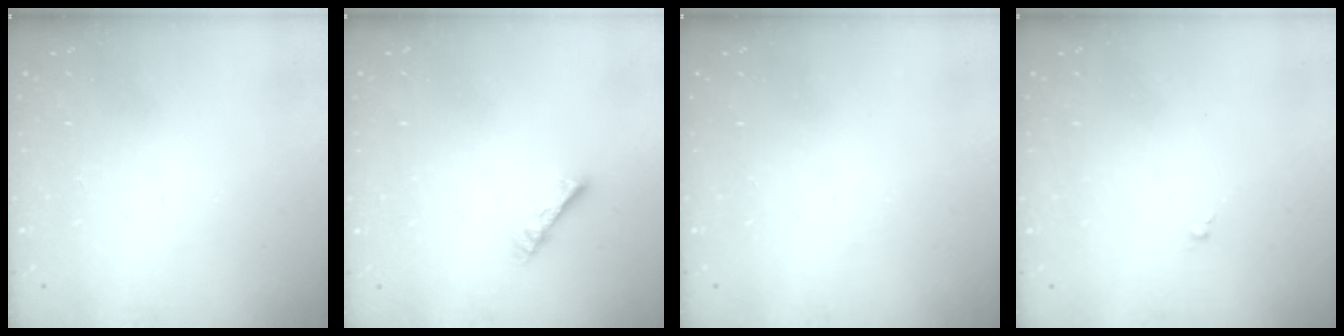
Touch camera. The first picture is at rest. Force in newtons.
{"total": 2.8, "press": 2.8, "slide": 0.4}
{"total": 0.0}
{"total": 0.0}